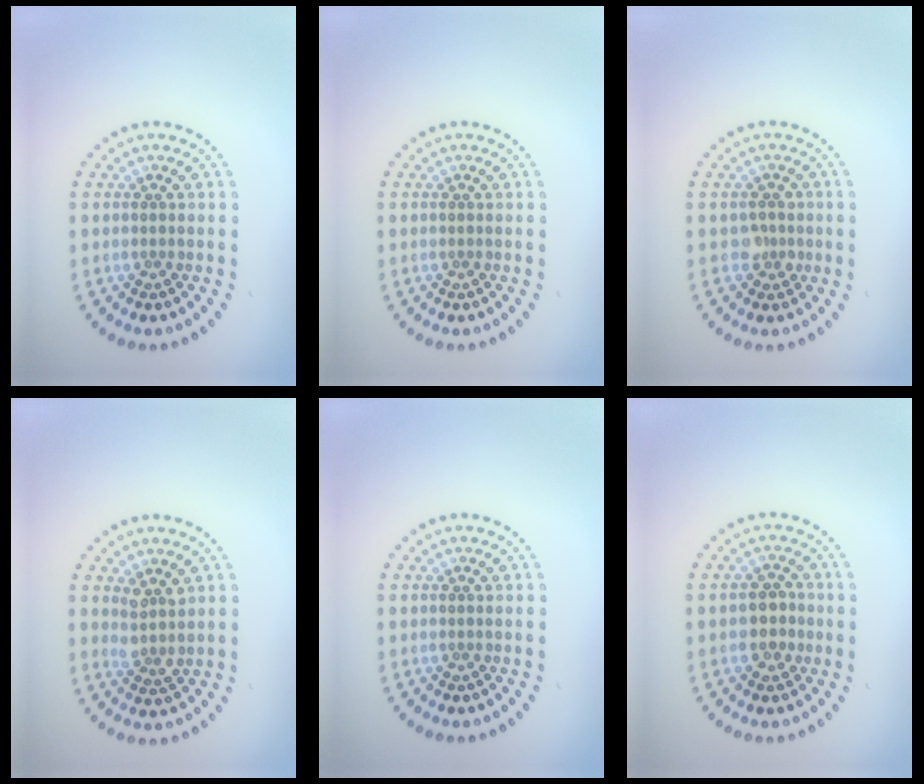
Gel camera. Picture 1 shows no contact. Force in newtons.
{"total": 0.0}
{"total": 1.6, "press": 1.3, "slide": 0.8}
{"total": 2.2, "press": 1.7, "slide": 1.4}
{"total": 0.0}
{"total": 2.4, "press": 2.3, "slide": 0.6}